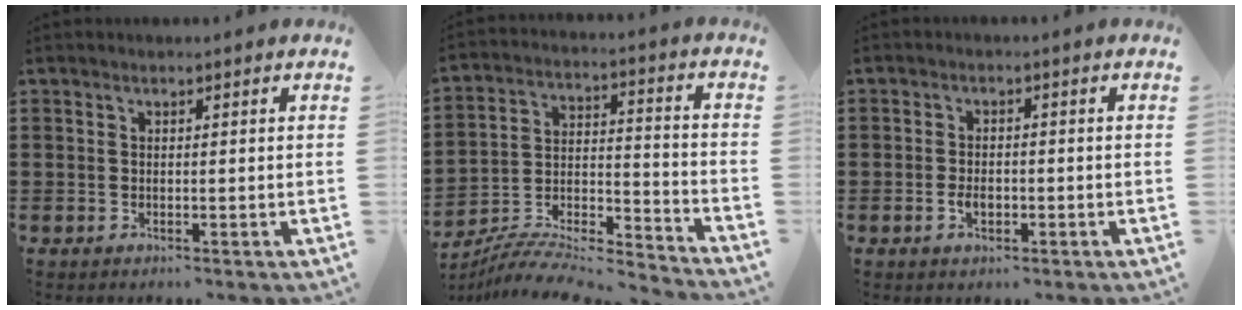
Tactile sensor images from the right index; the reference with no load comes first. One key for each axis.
{"total": 7.6, "fx": -7.2, "fy": 1.0, "fz": 2.1, "tx": -0.038, "ty": 0.000, "tz": -0.148}
{"total": 2.5, "fx": -0.8, "fy": 1.3, "fz": 1.9, "tx": -0.039, "ty": -0.003, "tz": -0.013}